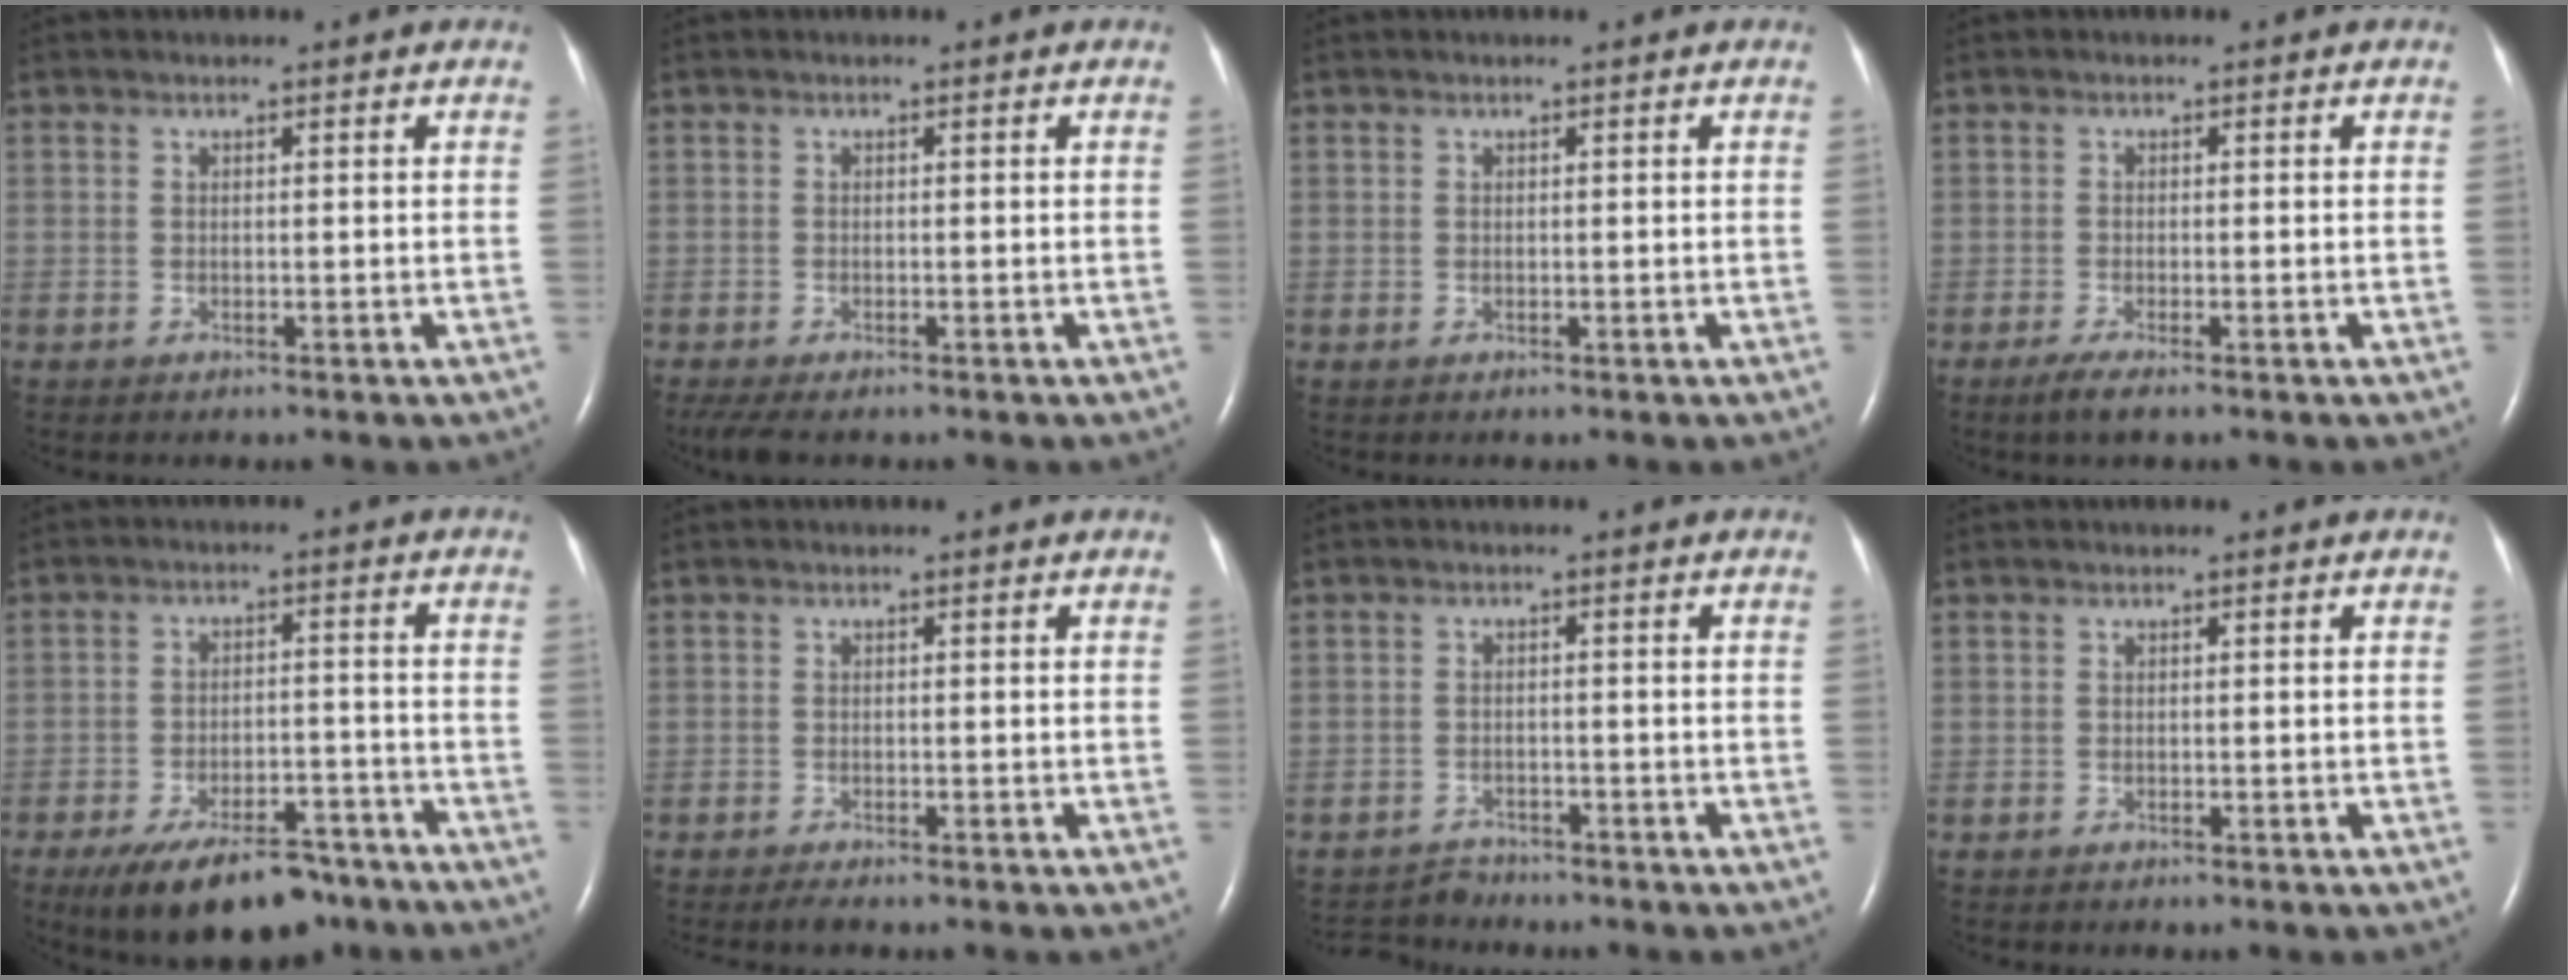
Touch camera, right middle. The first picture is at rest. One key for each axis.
{"total": 4.8, "fx": -3.7, "fy": 1.4, "fz": 2.8, "tx": -0.051, "ty": -0.016, "tz": -0.058}
{"total": 0.0}
{"total": 2.5, "fx": -1.6, "fy": 0.2, "fz": 1.8, "tx": -0.043, "ty": -0.008, "tz": -0.035}
{"total": 12.9, "fx": -9.7, "fy": 5.1, "fz": 6.9, "tx": -0.104, "ty": 0.003, "tz": -0.150}
{"total": 1.3, "fx": -1.1, "fy": 0.0, "fz": 0.7, "tx": -0.019, "ty": -0.005, "tz": -0.019}
{"total": 3.1, "fx": -2.8, "fy": 0.6, "fz": -1.0, "tx": 0.013, "ty": -0.009, "tz": -0.048}
{"total": 0.0}